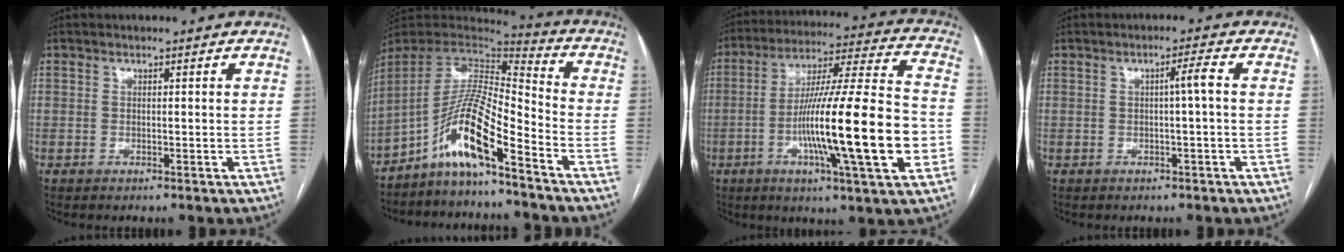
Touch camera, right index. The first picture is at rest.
{"total": 12.3, "force": [-7.8, 1.0, 9.4], "torque": [-0.177, 0.012, -0.146]}
{"total": 22.3, "force": [-5.4, 0.7, 21.6], "torque": [-0.345, -0.008, -0.091]}
{"total": 2.3, "force": [0.0, -0.3, 2.3], "torque": [-0.033, 0.004, 0.001]}